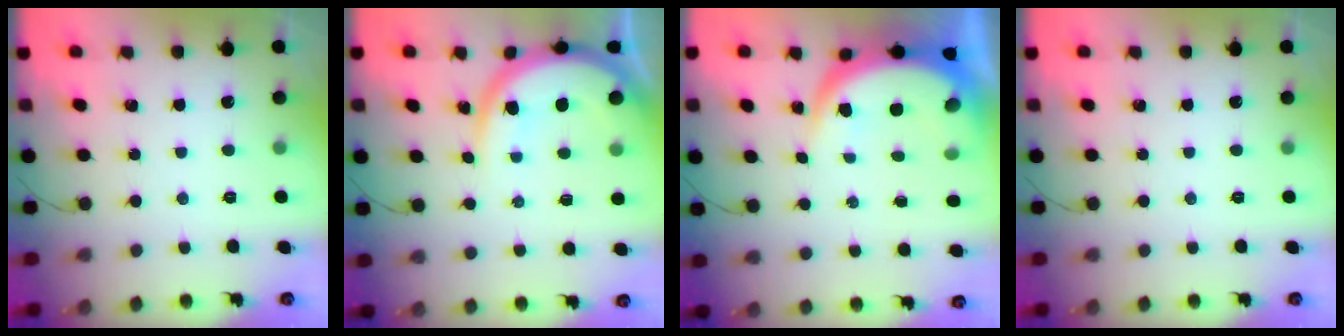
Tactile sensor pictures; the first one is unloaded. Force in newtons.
{"total": 11.9, "press": 11.8, "slide": 1.1}
{"total": 9.0, "press": 8.9, "slide": 1.3}
{"total": 0.0}